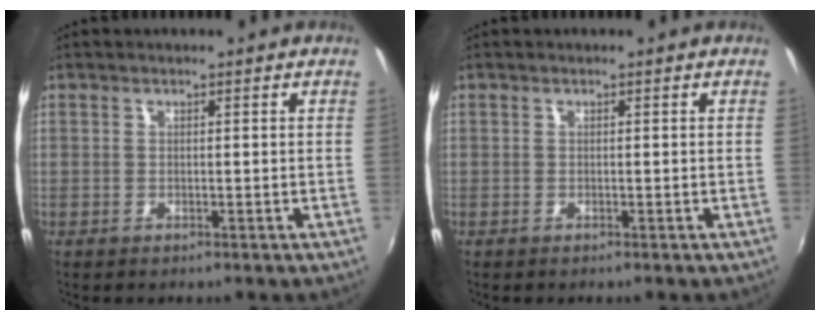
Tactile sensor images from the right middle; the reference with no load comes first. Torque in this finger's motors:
{"motor_torque": [0.28, -0.07, 0.07, 0.00]}